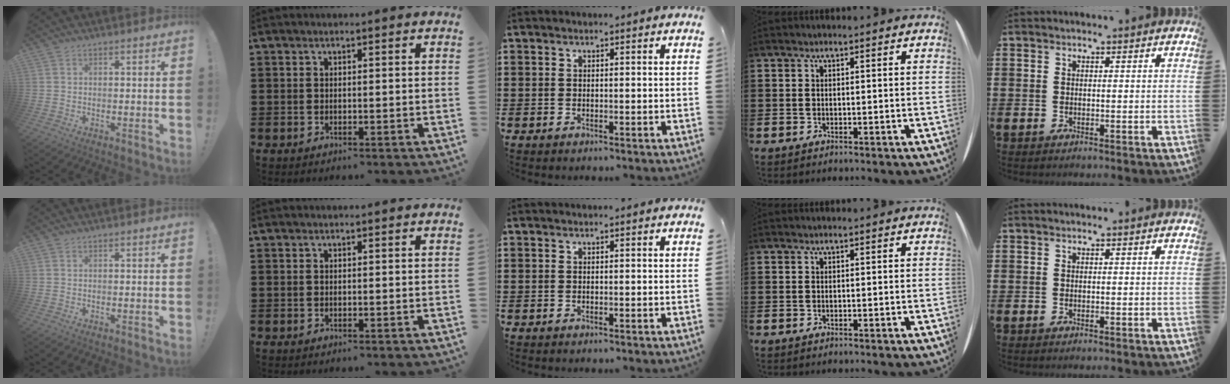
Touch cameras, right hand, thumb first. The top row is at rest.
{}